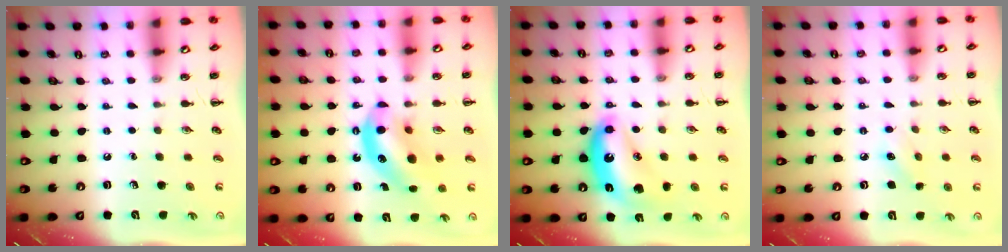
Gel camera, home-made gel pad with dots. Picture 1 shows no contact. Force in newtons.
{"total": 10.7, "press": 10.4, "slide": 2.6}
{"total": 13.6, "press": 13.6, "slide": 1.1}
{"total": 5.0, "press": 4.8, "slide": 1.3}